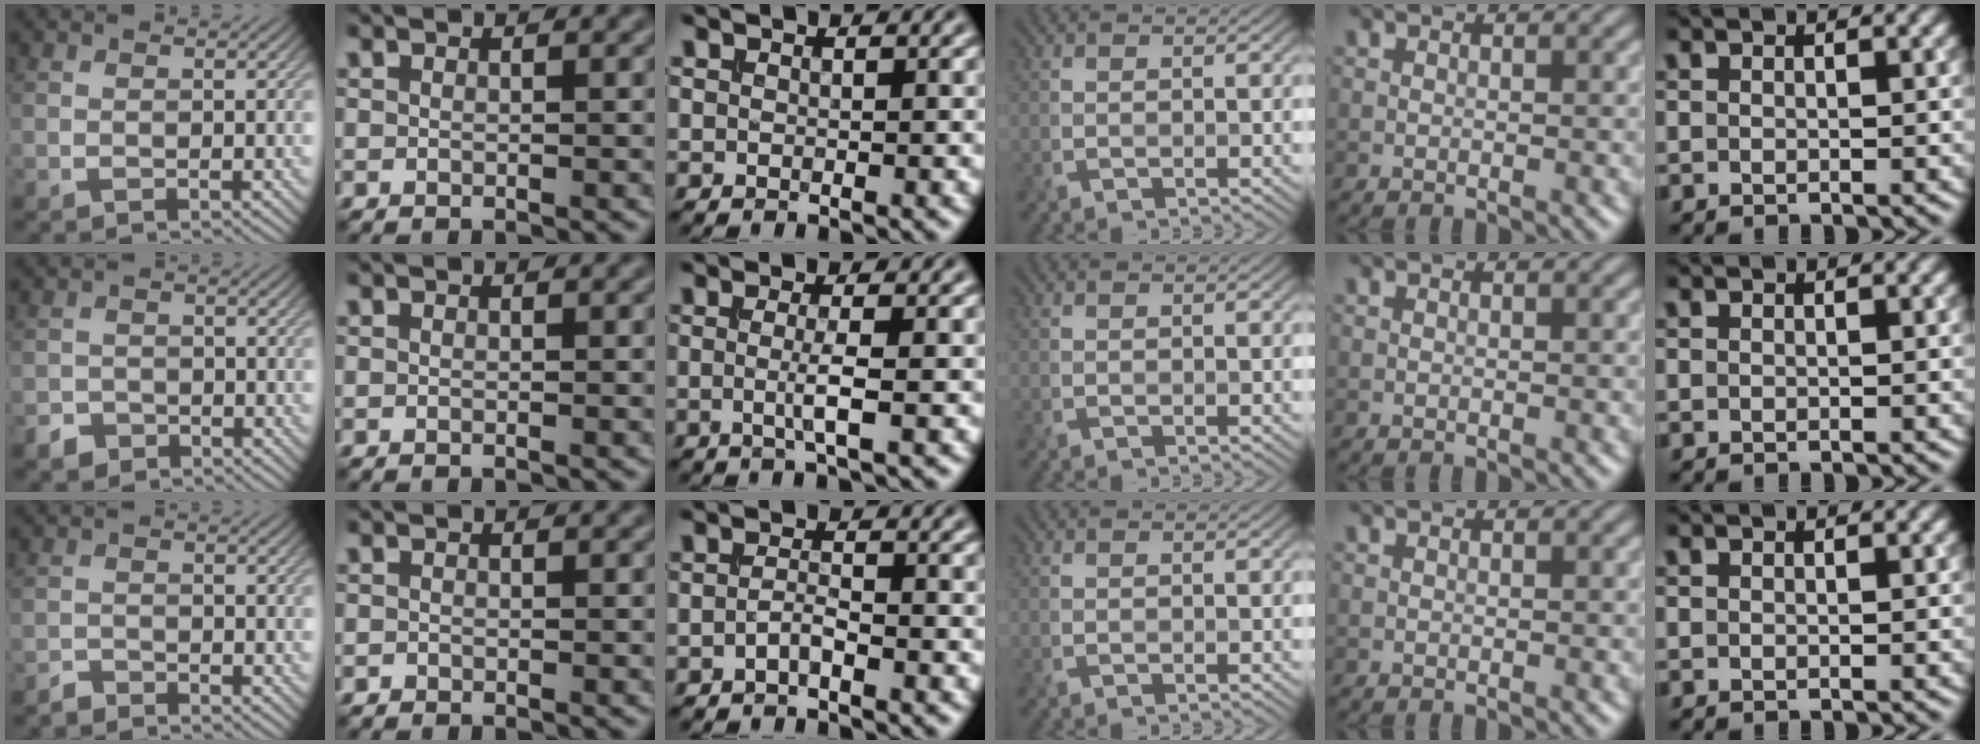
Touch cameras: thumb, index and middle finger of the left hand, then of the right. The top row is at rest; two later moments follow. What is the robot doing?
{"motion": "extract", "object": "file holder"}